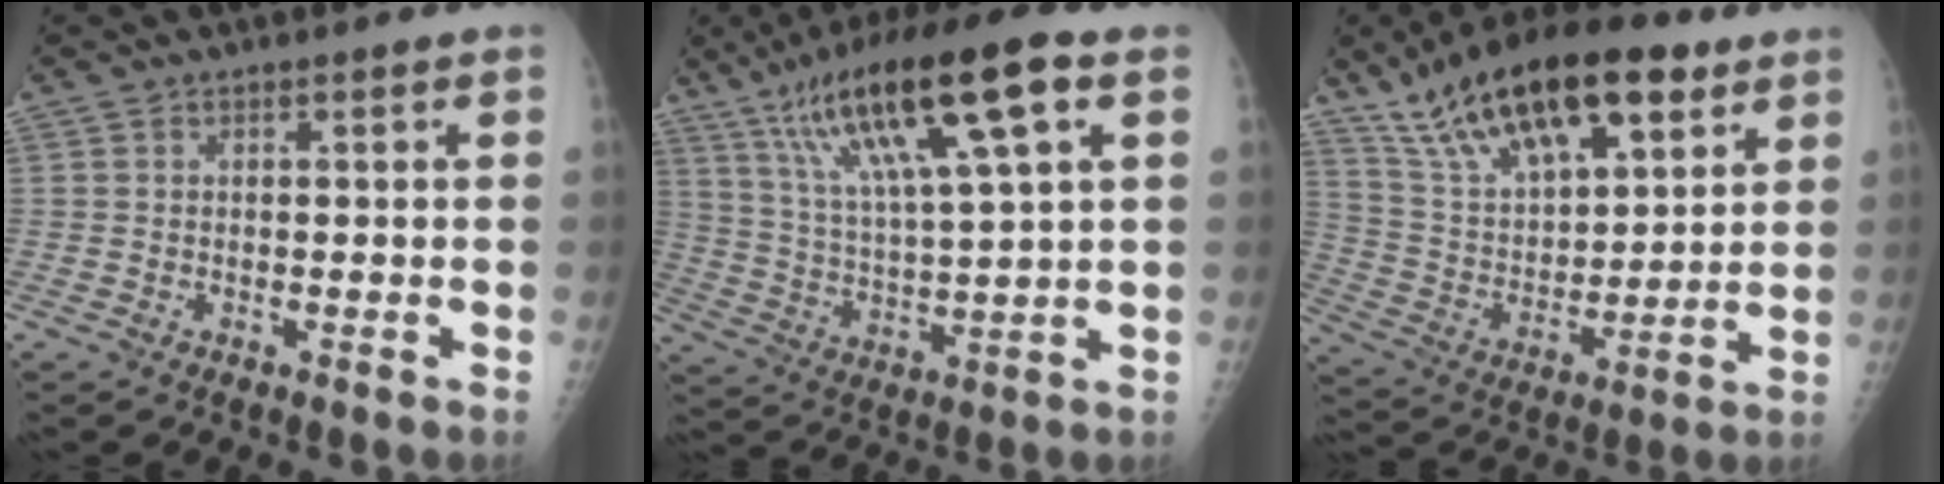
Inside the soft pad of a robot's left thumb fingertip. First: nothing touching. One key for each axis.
{"total": 20.0, "fx": 9.6, "fy": 3.7, "fz": 17.1, "tx": -0.305, "ty": -0.007, "tz": 0.168}
{"total": 24.1, "fx": 14.5, "fy": 10.1, "fz": 16.4, "tx": -0.253, "ty": -0.034, "tz": 0.258}